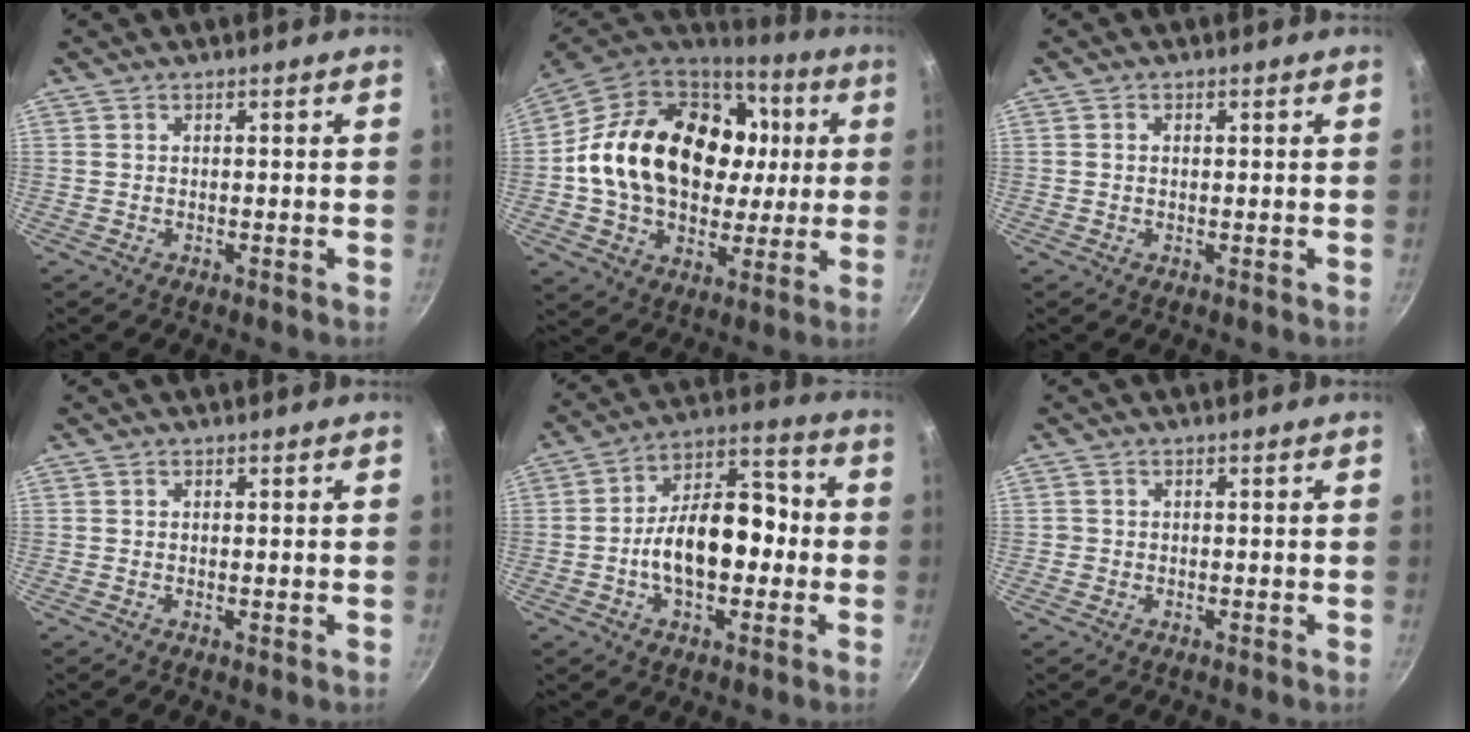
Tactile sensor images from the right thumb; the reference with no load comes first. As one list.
[{"total": 27.6, "force": [3.6, 20.1, 18.6], "torque": [-0.297, 0.028, 0.068]}, {"total": 0.9, "force": [0.1, 0.7, 0.5], "torque": [-0.009, 0.004, 0.001]}, {"total": 0.0}, {"total": 15.8, "force": [-2.3, 9.6, 12.4], "torque": [-0.158, 0.053, -0.050]}, {"total": 0.9, "force": [-0.3, 0.8, 0.1], "torque": [-0.001, 0.001, -0.006]}]